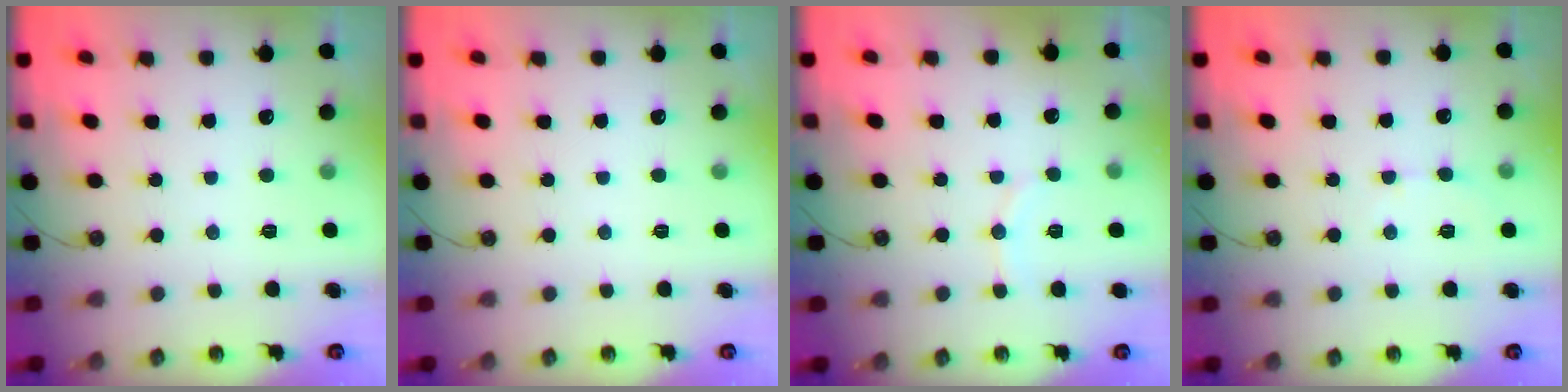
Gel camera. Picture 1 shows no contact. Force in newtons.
{"total": 0.0}
{"total": 6.0, "press": 5.5, "slide": 2.5}
{"total": 6.7, "press": 6.7, "slide": 0.3}